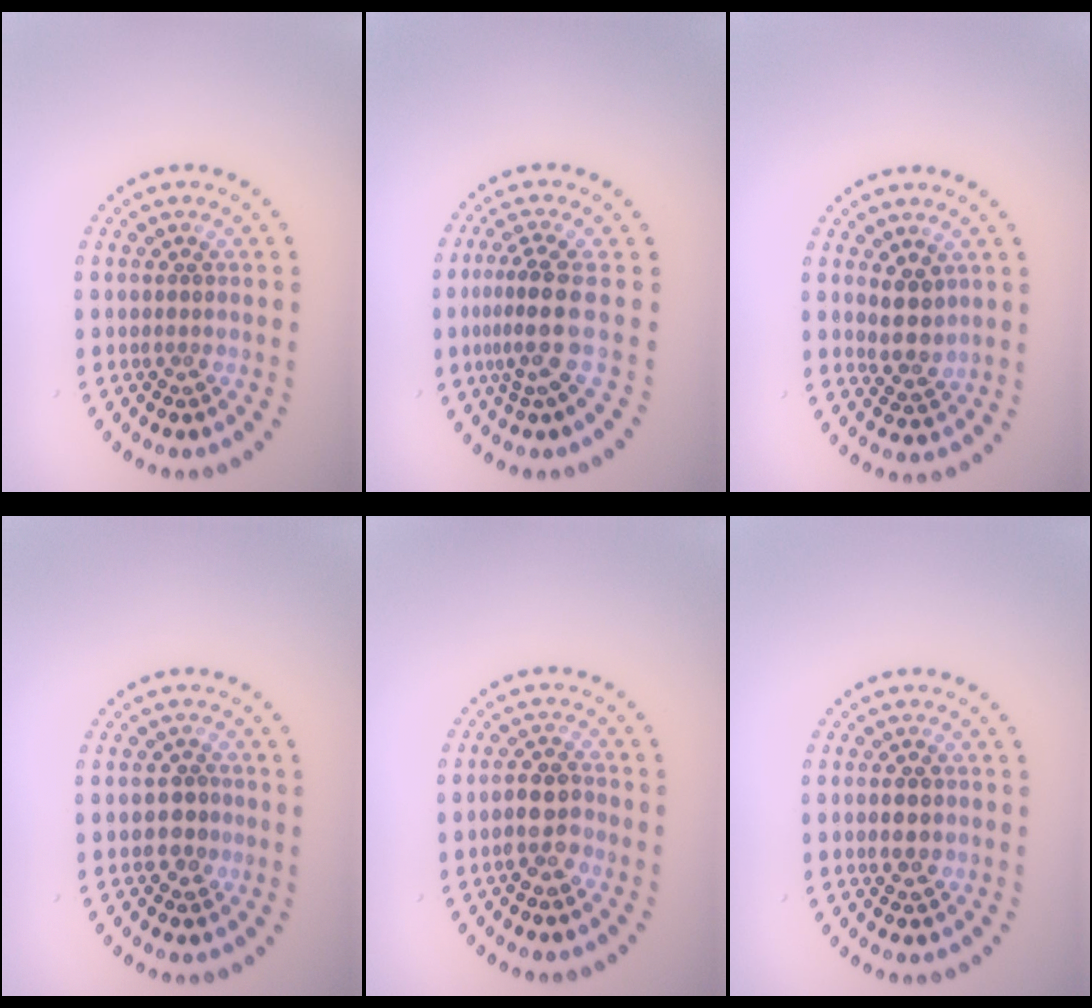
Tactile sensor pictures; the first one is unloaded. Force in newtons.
{"total": 3.3, "press": 2.5, "slide": 2.2}
{"total": 2.6, "press": 2.3, "slide": 1.3}
{"total": 1.8, "press": 1.7, "slide": 0.8}
{"total": 2.6, "press": 2.4, "slide": 1.1}
{"total": 2.3, "press": 2.3, "slide": 0.1}